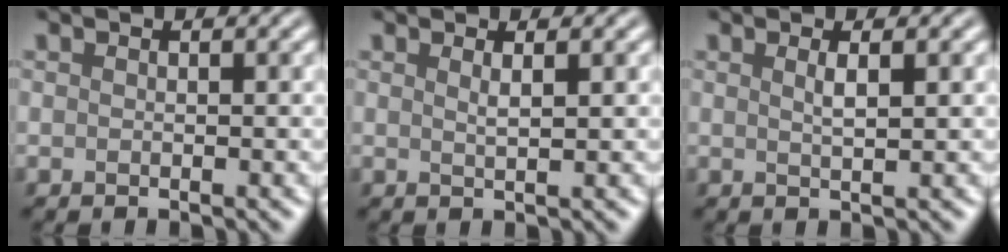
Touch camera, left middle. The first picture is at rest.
{"total": 1.2, "force": [0.6, 0.3, 1.0], "torque": [-0.010, 0.002, 0.007]}
{"total": 1.5, "force": [0.6, 0.4, 1.3], "torque": [-0.019, 0.003, 0.006]}